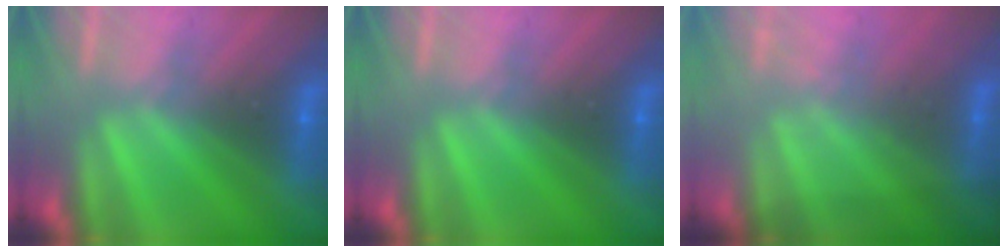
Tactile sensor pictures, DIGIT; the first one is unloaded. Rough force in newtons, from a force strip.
{"total": 0.0}
{"total": 1.3}